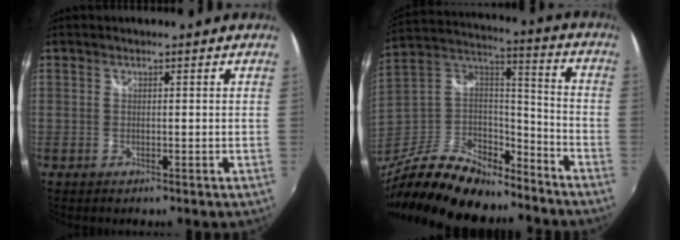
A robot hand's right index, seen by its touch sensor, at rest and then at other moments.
{"total": 26.6, "force": [-20.0, 10.8, 13.9], "torque": [-0.292, 0.006, -0.330]}